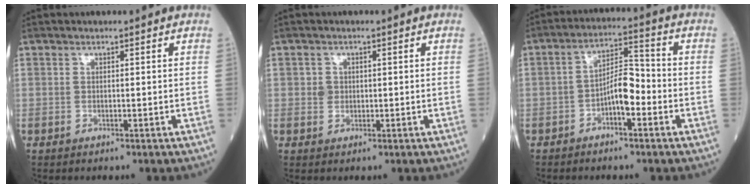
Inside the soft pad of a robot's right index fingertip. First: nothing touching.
{"total": 1.5, "force": [0.2, 1.4, 0.4], "torque": [-0.005, 0.002, 0.004]}
{"total": 6.1, "force": [-2.3, 1.9, 5.3], "torque": [-0.095, 0.019, -0.042]}